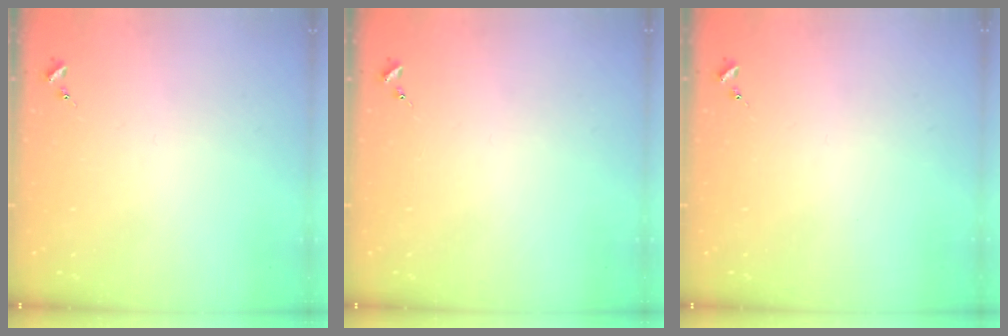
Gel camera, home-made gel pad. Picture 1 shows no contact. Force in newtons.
{"total": 0.0}
{"total": 0.0}